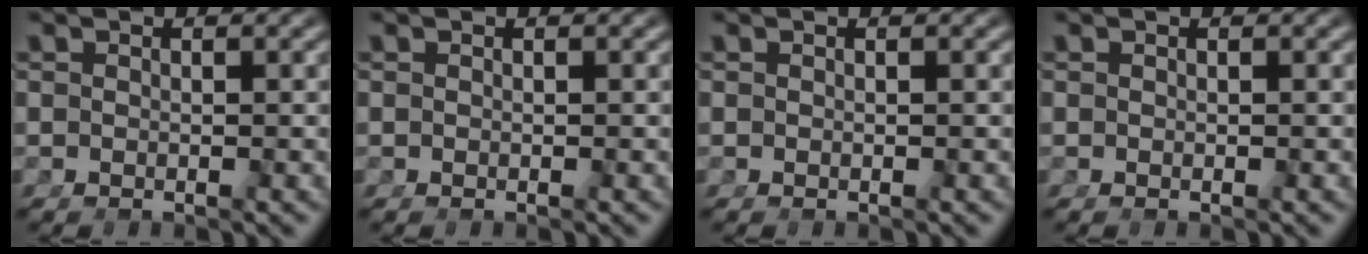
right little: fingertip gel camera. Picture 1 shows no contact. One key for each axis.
{"total": 0.0}
{"total": 0.0}
{"total": 0.0}